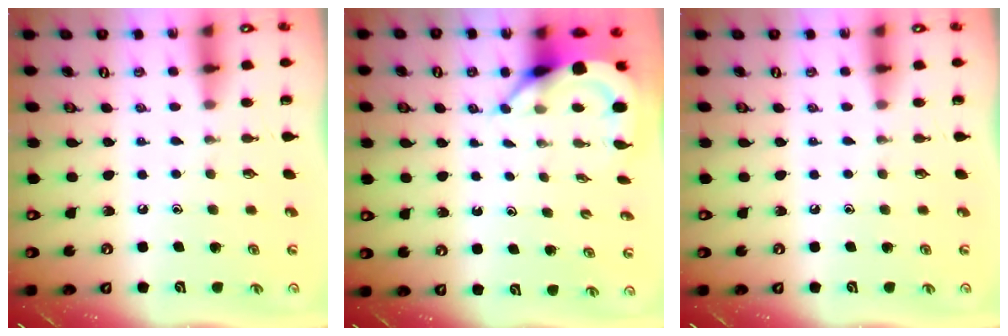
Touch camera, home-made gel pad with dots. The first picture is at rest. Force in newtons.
{"total": 5.1, "press": 5.0, "slide": 0.7}
{"total": 0.0}